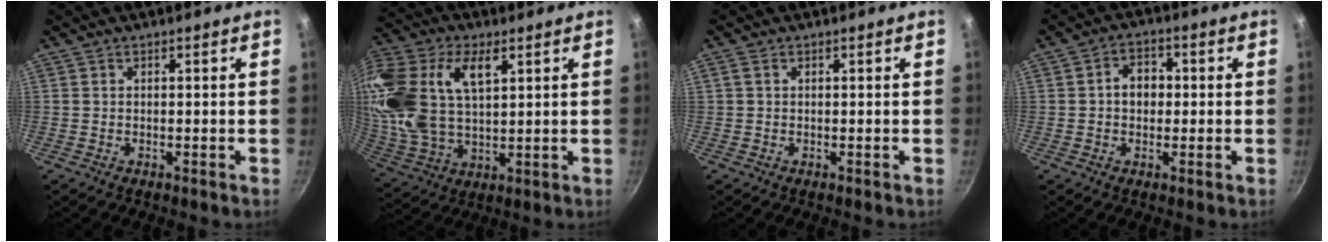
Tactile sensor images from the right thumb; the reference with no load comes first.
{"total": 24.8, "force": [9.0, 15.0, 17.6], "torque": [-0.396, 0.012, 0.174]}
{"total": 1.0, "force": [0.3, 0.7, 0.6], "torque": [-0.012, 0.004, 0.005]}
{"total": 5.3, "force": [0.2, 4.1, 3.3], "torque": [-0.023, 0.013, -0.003]}